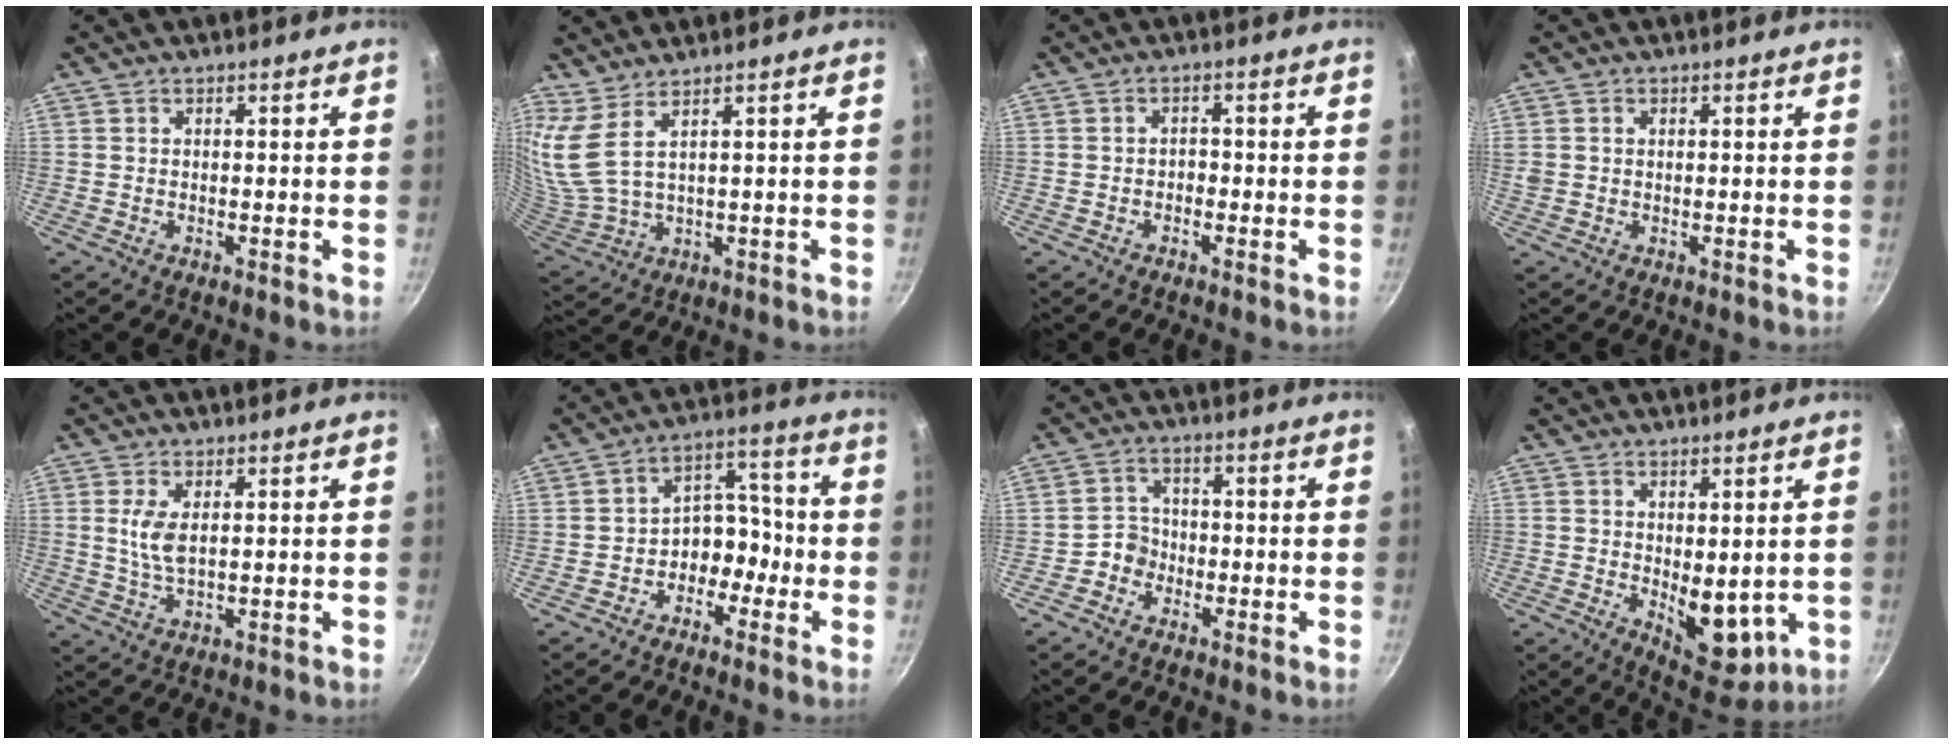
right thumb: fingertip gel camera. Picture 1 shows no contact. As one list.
[{"total": 5.9, "force": [3.8, 1.4, 4.3], "torque": [-0.090, -0.039, 0.090]}, {"total": 1.6, "force": [-0.8, 1.1, 0.7], "torque": [-0.003, 0.012, -0.014]}, {"total": 1.8, "force": [0.4, 1.6, 0.8], "torque": [-0.013, 0.003, 0.010]}, {"total": 4.8, "force": [1.1, 2.1, 4.2], "torque": [-0.083, -0.008, 0.025]}, {"total": 7.7, "force": [-3.4, 5.8, 3.9], "torque": [-0.006, 0.059, -0.062]}, {"total": 3.7, "force": [-1.7, 3.2, 0.7], "torque": [0.017, 0.022, -0.033]}, {"total": 9.6, "force": [0.1, 5.4, 7.9], "torque": [-0.080, -0.024, 0.019]}]